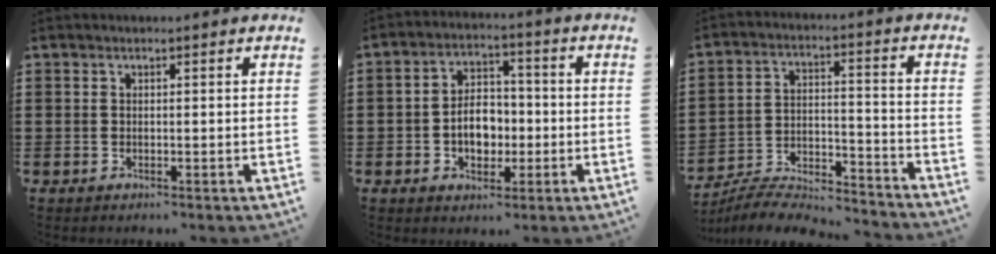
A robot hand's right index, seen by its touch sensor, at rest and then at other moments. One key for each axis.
{"total": 6.3, "fx": -1.4, "fy": 4.2, "fz": 4.5, "tx": -0.067, "ty": -0.001, "tz": -0.032}
{"total": 6.3, "fx": -6.2, "fy": 0.7, "fz": 1.2, "tx": -0.029, "ty": 0.000, "tz": -0.126}